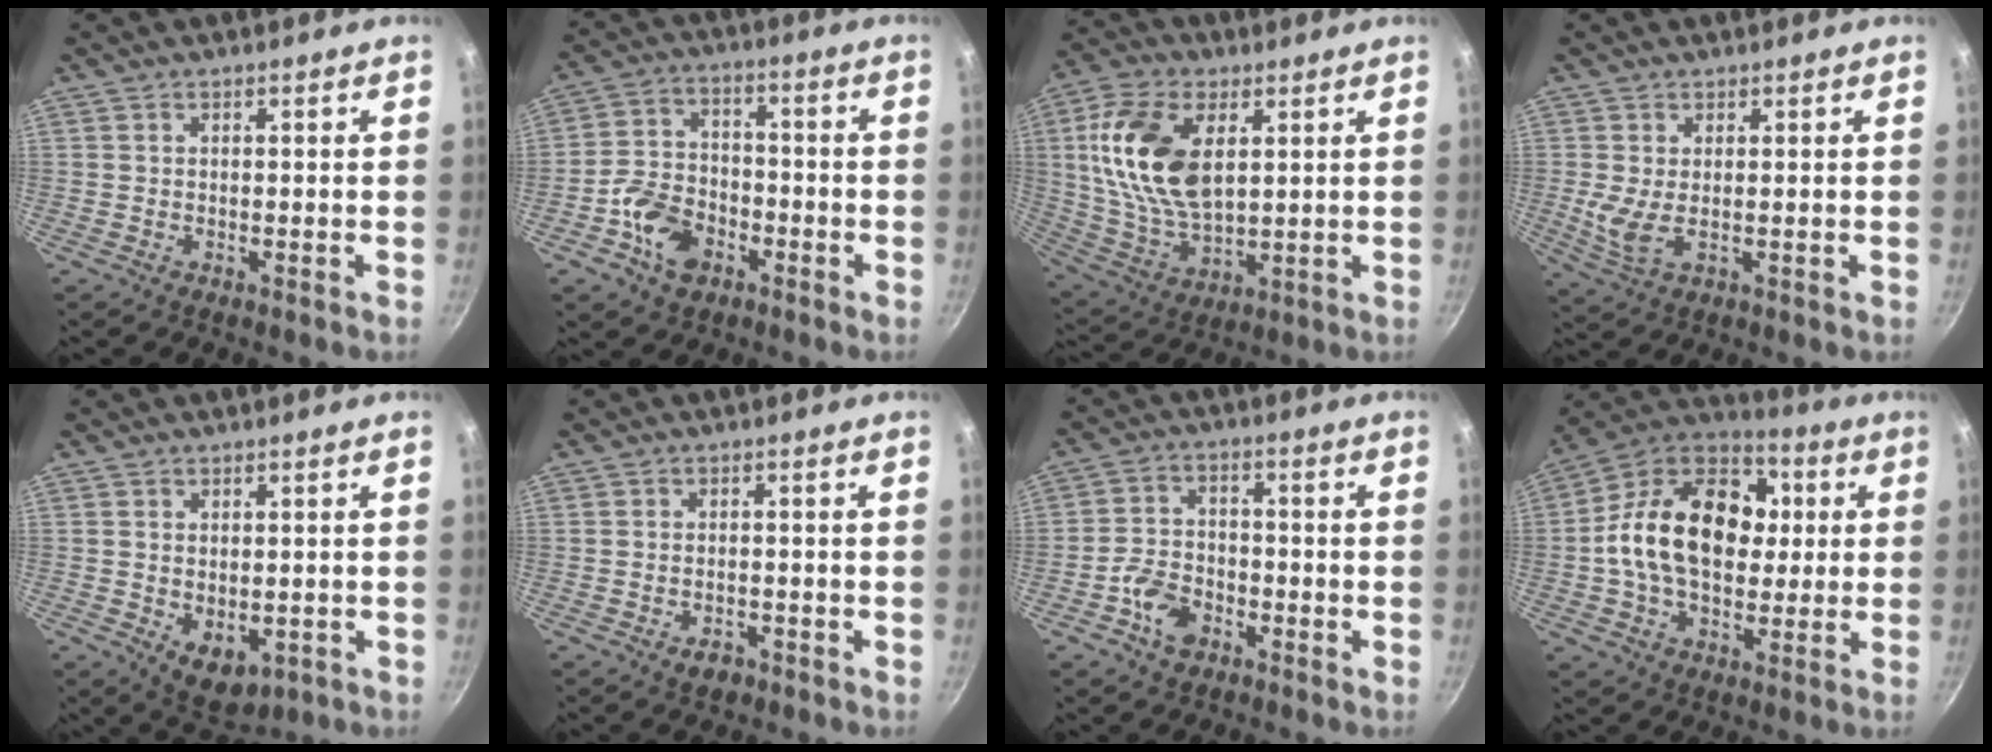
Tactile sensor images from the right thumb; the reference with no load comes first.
{"total": 10.2, "force": [-4.5, 7.2, 5.7], "torque": [-0.088, 0.036, -0.090]}
{"total": 17.9, "force": [4.3, 10.3, 14.0], "torque": [-0.259, -0.008, 0.088]}
{"total": 4.7, "force": [0.4, 2.3, 4.1], "torque": [-0.083, -0.010, 0.017]}
{"total": 6.7, "force": [-1.1, 4.4, 4.9], "torque": [-0.062, -0.010, -0.001]}
{"total": 2.8, "force": [-1.6, 1.7, 1.5], "torque": [-0.019, 0.014, -0.020]}
{"total": 7.2, "force": [-3.5, 4.9, 3.9], "torque": [-0.061, 0.030, -0.071]}
{"total": 21.5, "force": [1.3, 15.0, 15.4], "torque": [-0.228, 0.032, 0.003]}